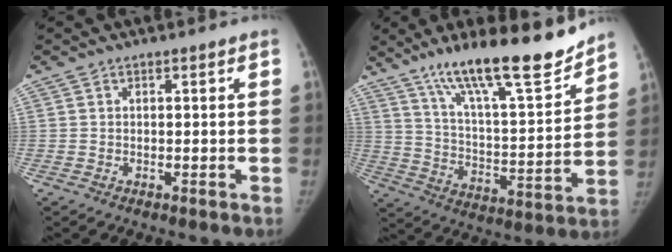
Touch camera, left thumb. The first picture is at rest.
{"total": 21.6, "force": [16.4, 4.1, 13.4], "torque": [-0.191, -0.089, 0.277]}